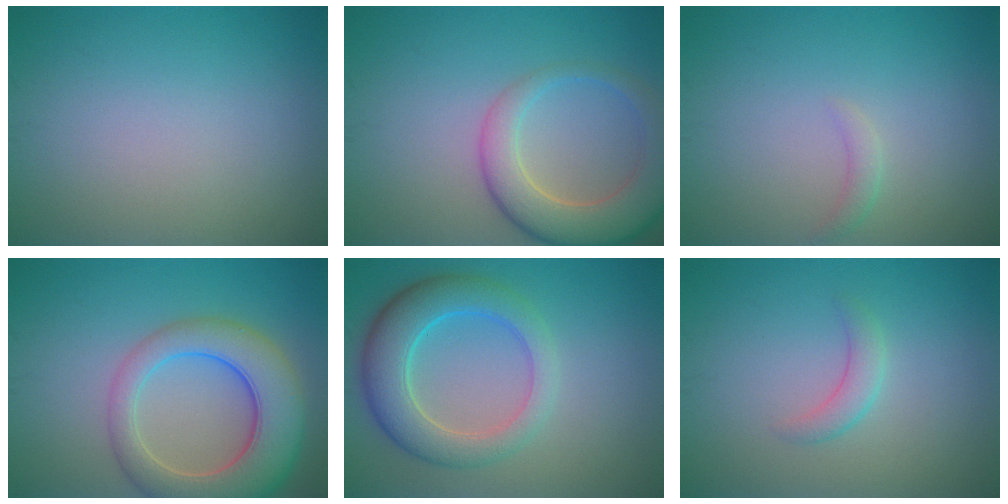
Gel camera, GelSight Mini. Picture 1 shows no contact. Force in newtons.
{"total": 6.5, "press": 6.4, "slide": 0.5}
{"total": 1.0, "press": 1.0, "slide": 0.1}
{"total": 8.6, "press": 8.5, "slide": 0.7}
{"total": 6.3, "press": 6.3, "slide": 0.4}
{"total": 1.7, "press": 1.7, "slide": 0.1}